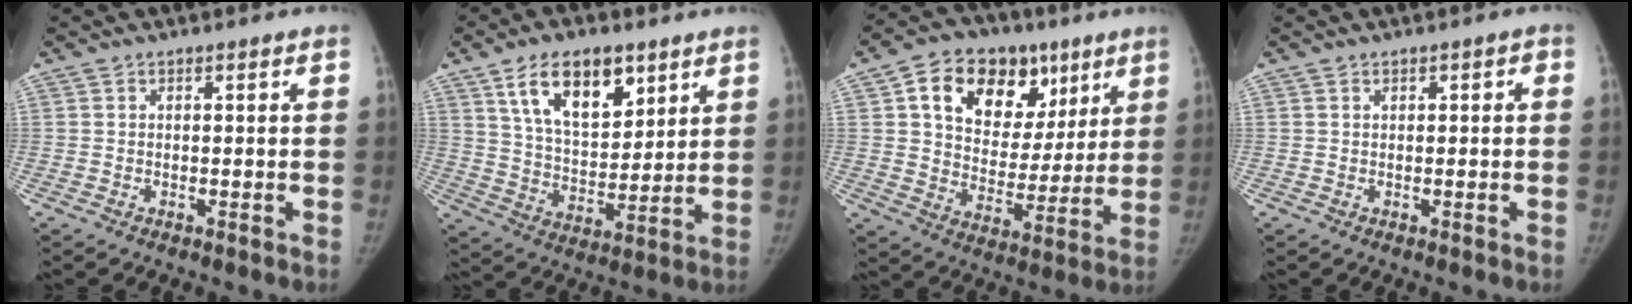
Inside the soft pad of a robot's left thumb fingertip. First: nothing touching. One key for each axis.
{"total": 15.0, "fx": 8.1, "fy": 7.9, "fz": 9.9, "tx": -0.129, "ty": -0.040, "tz": 0.148}
{"total": 20.4, "fx": 9.0, "fy": 14.0, "fz": 11.7, "tx": -0.137, "ty": -0.010, "tz": 0.147}
{"total": 1.0, "fx": 0.2, "fy": 0.7, "fz": 0.6, "tx": 0.000, "ty": 0.003, "tz": 0.000}